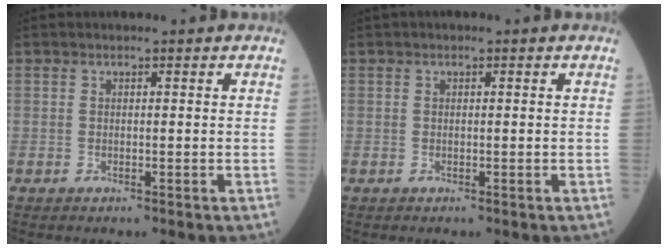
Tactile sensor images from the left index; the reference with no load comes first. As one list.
[{"total": 0.0}]